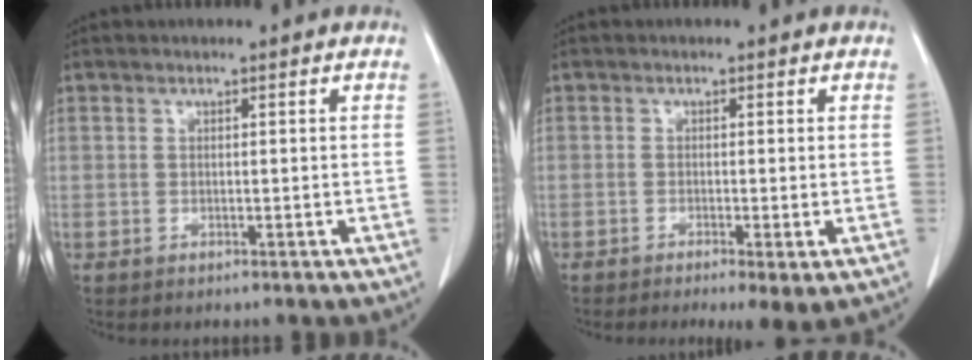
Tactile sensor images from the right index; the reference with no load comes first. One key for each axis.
{"total": 3.7, "fx": -1.7, "fy": 0.6, "fz": 3.2, "tx": -0.042, "ty": -0.012, "tz": -0.021}